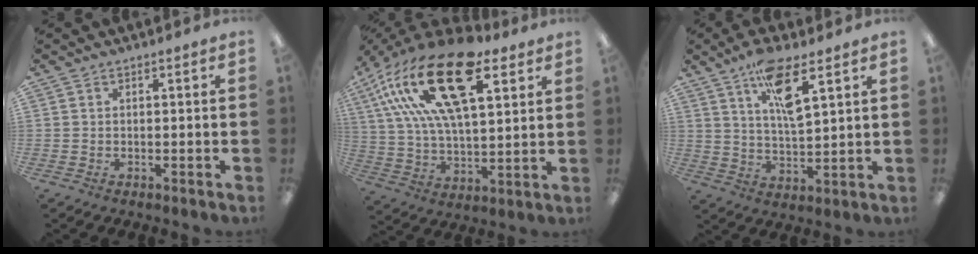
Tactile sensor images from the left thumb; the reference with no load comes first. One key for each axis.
{"total": 26.7, "fx": 13.4, "fy": 12.2, "fz": 19.5, "tx": -0.358, "ty": -0.054, "tz": 0.228}
{"total": 11.4, "fx": 6.7, "fy": 3.6, "fz": 8.5, "tx": -0.137, "ty": -0.029, "tz": 0.114}